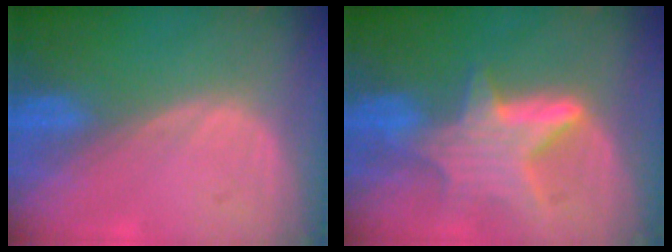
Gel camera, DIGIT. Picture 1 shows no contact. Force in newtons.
{"total": 6.8, "press": 6.6, "slide": 1.6}